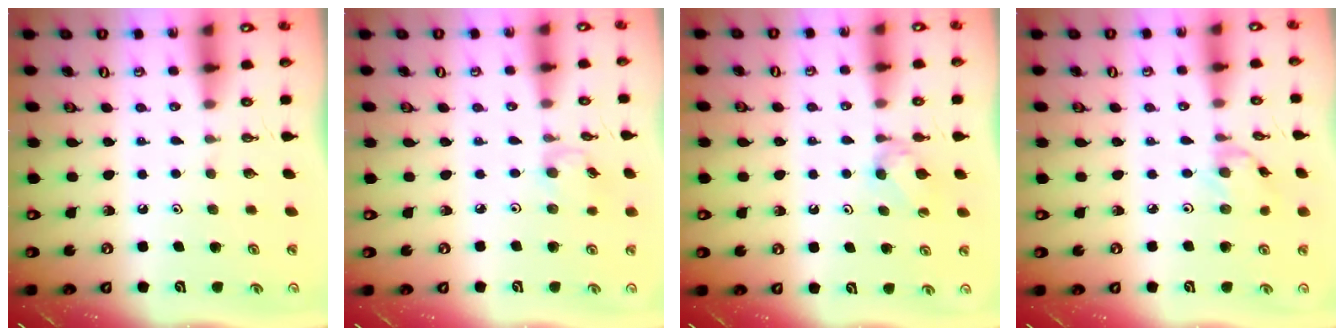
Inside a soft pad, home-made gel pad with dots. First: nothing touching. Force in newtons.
{"total": 2.8, "press": 2.8, "slide": 0.4}
{"total": 3.3, "press": 3.3, "slide": 0.7}
{"total": 1.2, "press": 1.1, "slide": 0.3}